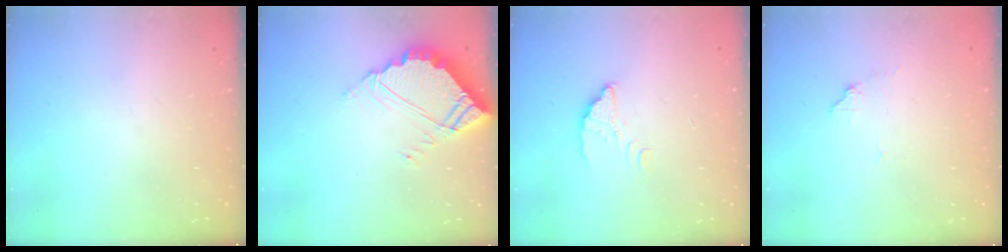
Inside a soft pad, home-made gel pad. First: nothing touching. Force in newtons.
{"total": 6.7, "press": 6.7, "slide": 0.4}
{"total": 2.7, "press": 2.7, "slide": 0.1}
{"total": 5.9, "press": 5.9, "slide": 0.3}